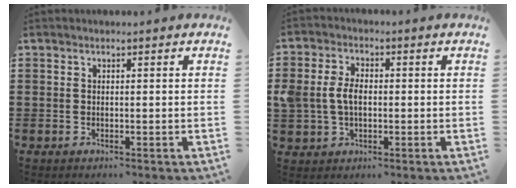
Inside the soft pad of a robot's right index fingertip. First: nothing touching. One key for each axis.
{"total": 5.0, "fx": -0.1, "fy": 3.4, "fz": 3.6, "tx": -0.102, "ty": 0.001, "tz": -0.012}